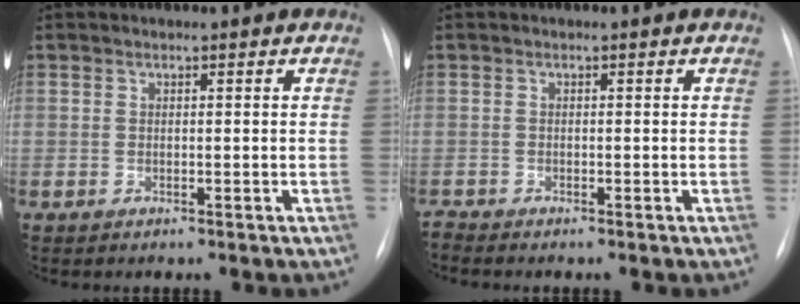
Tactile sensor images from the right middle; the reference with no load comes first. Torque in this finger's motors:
{"motor_torque": [-0.09, -0.18, -0.07, -0.01]}